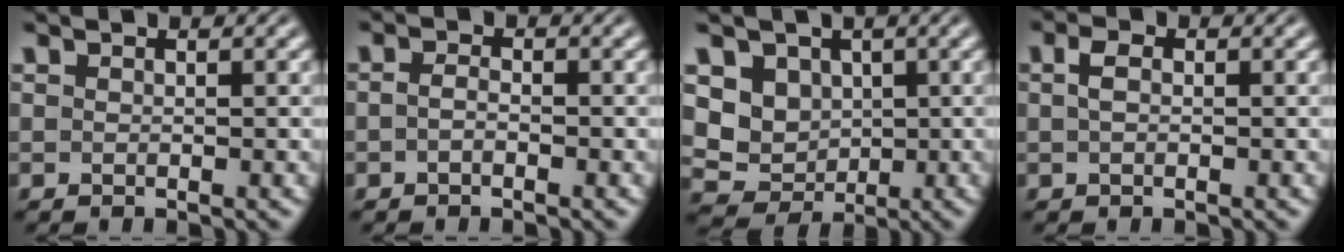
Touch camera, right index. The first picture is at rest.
{"total": 1.1, "force": [-0.7, 0.3, 0.8], "torque": [-0.016, -0.005, -0.011]}
{"total": 9.9, "force": [-0.1, 9.1, 4.0], "torque": [-0.117, -0.048, 0.010]}
{"total": 0.9, "force": [0.0, 0.0, 0.9], "torque": [-0.015, -0.003, 0.003]}